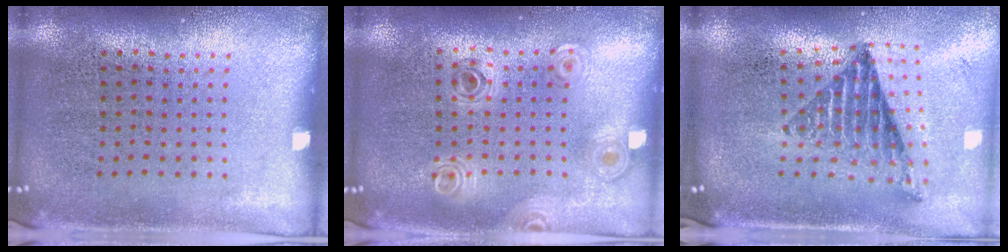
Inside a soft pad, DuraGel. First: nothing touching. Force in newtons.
{"total": 0.8, "press": 0.8, "slide": 0.1}
{"total": 1.3, "press": 1.1, "slide": 0.7}